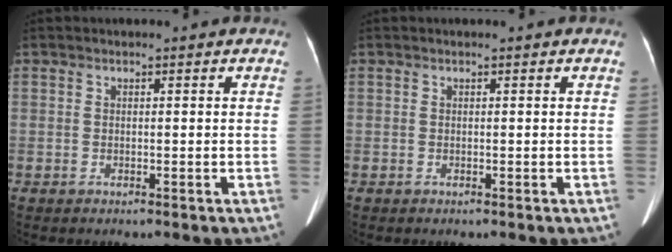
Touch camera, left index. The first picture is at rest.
{"total": 0.0}